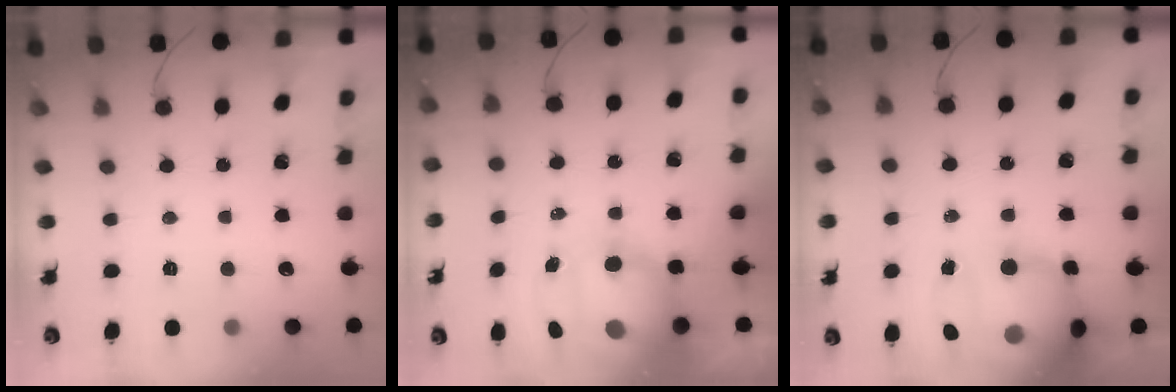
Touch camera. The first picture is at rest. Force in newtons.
{"total": 15.5, "press": 15.0, "slide": 3.7}
{"total": 21.0, "press": 20.7, "slide": 3.6}